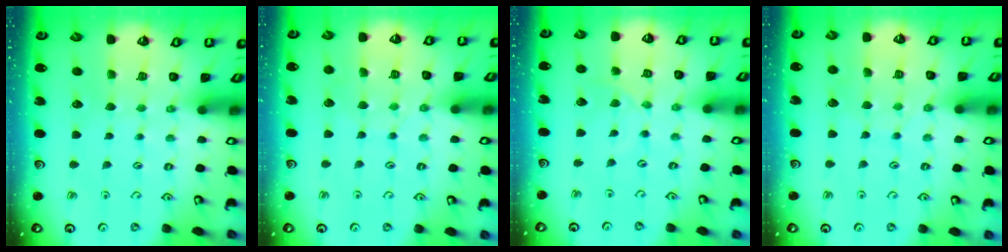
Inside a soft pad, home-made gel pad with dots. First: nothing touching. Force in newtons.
{"total": 4.3, "press": 4.2, "slide": 0.5}
{"total": 0.6, "press": 0.5, "slide": 0.2}
{"total": 4.3, "press": 4.2, "slide": 0.5}